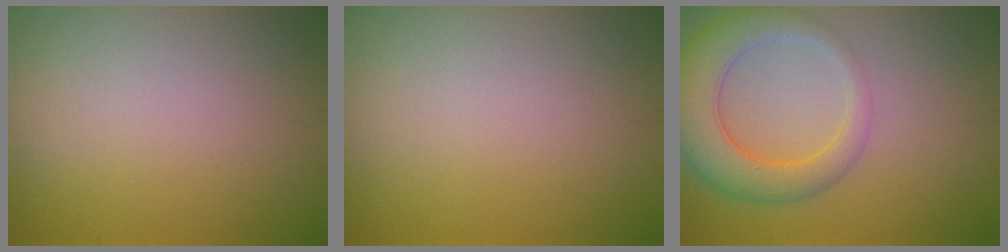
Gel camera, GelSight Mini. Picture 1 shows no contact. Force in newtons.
{"total": 0.0}
{"total": 6.1, "press": 6.1, "slide": 0.3}